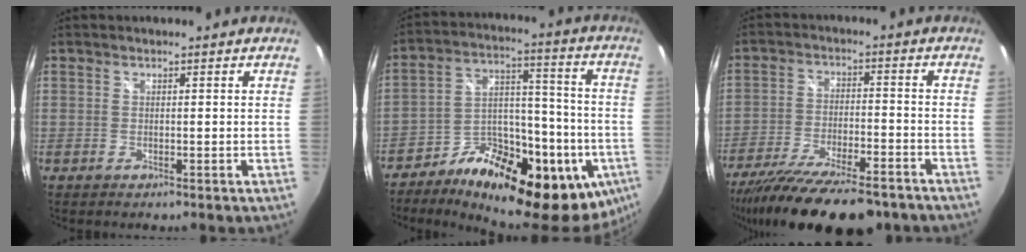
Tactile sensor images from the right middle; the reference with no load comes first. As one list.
[{"total": 27.2, "force": [-13.2, 13.2, 19.8], "torque": [-0.283, 0.014, -0.187]}, {"total": 21.1, "force": [-16.9, 5.3, 11.5], "torque": [-0.218, -0.049, -0.261]}]